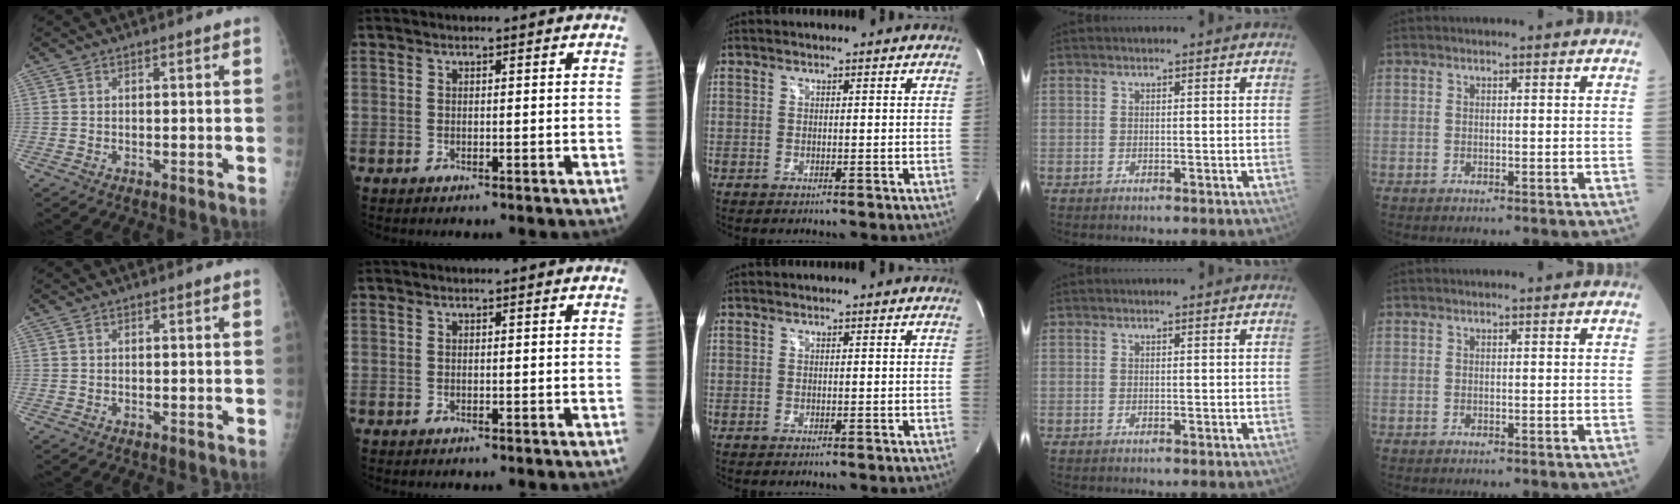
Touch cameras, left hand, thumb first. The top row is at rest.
{}